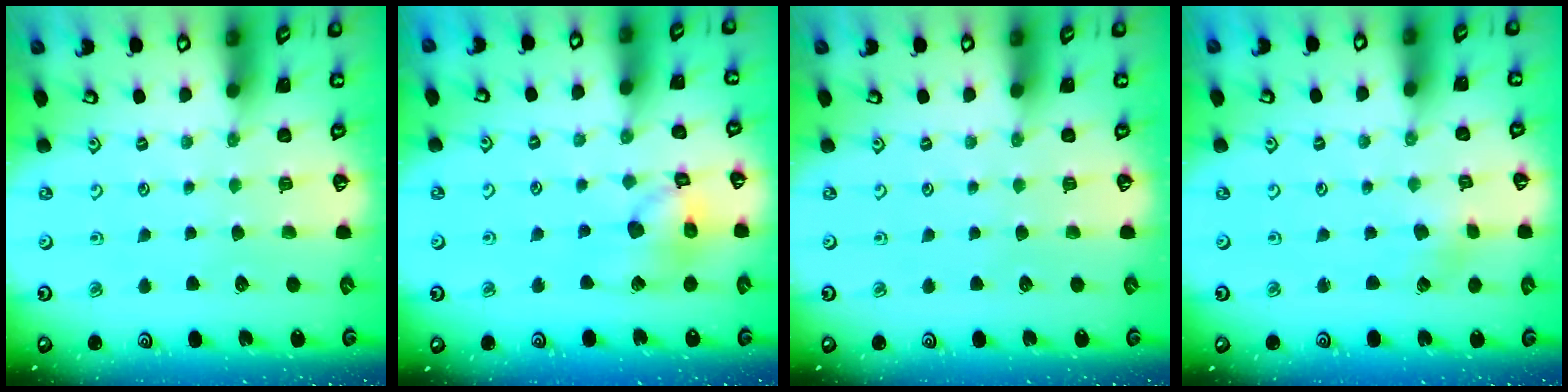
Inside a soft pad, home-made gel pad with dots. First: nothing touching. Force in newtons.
{"total": 14.1, "press": 14.0, "slide": 1.8}
{"total": 0.0}
{"total": 1.1, "press": 1.1, "slide": 0.2}